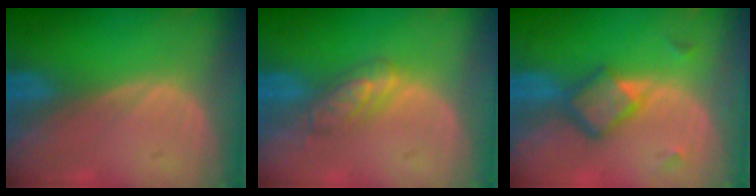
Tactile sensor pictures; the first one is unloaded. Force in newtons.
{"total": 4.7, "press": 4.5, "slide": 1.5}
{"total": 5.8, "press": 5.1, "slide": 2.8}